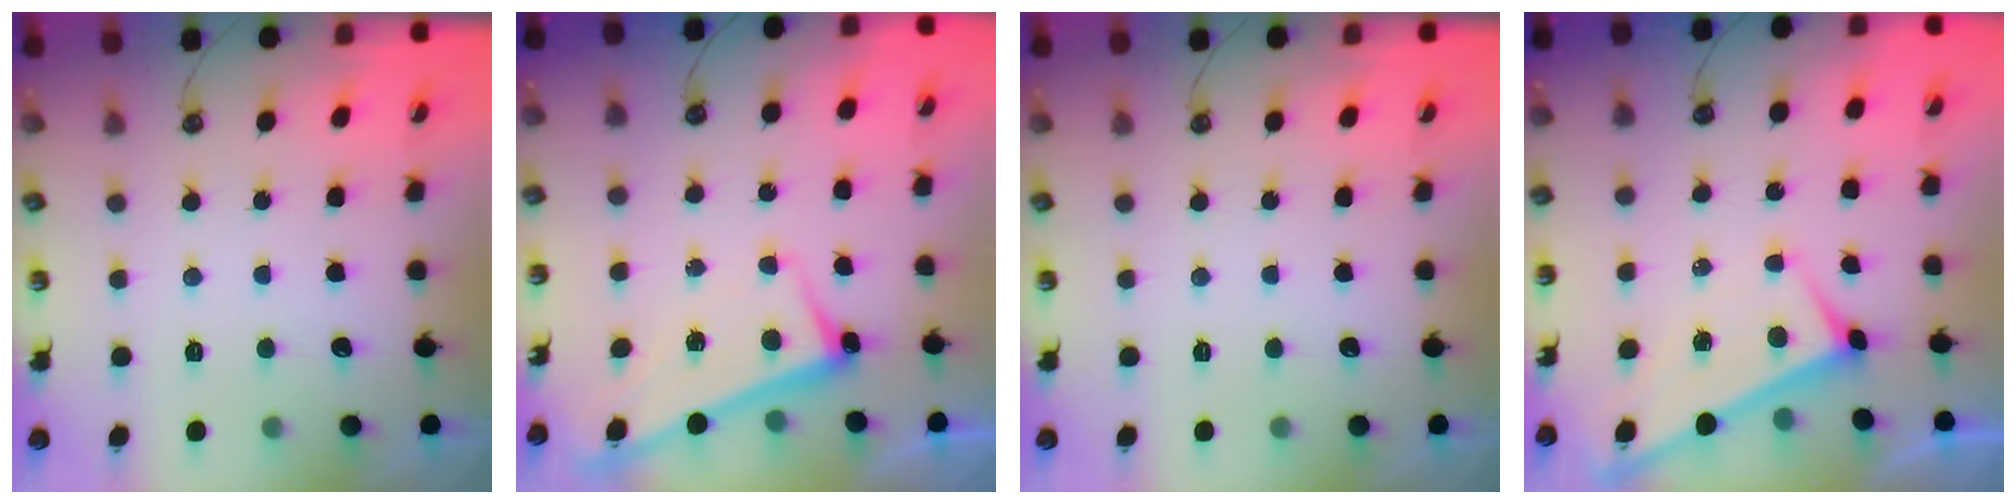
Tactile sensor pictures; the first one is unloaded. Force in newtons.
{"total": 2.5, "press": 2.4, "slide": 0.5}
{"total": 0.0}
{"total": 1.4, "press": 1.3, "slide": 0.5}